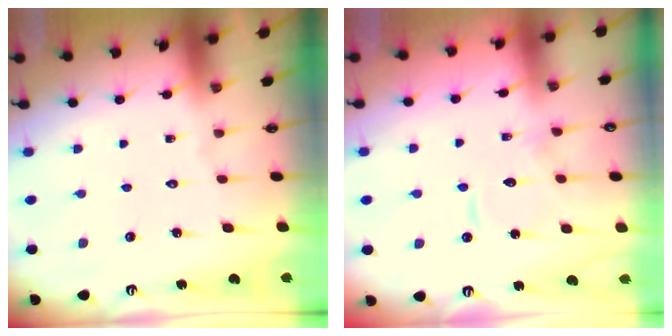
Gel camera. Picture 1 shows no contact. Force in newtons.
{"total": 7.8, "press": 7.8, "slide": 0.6}